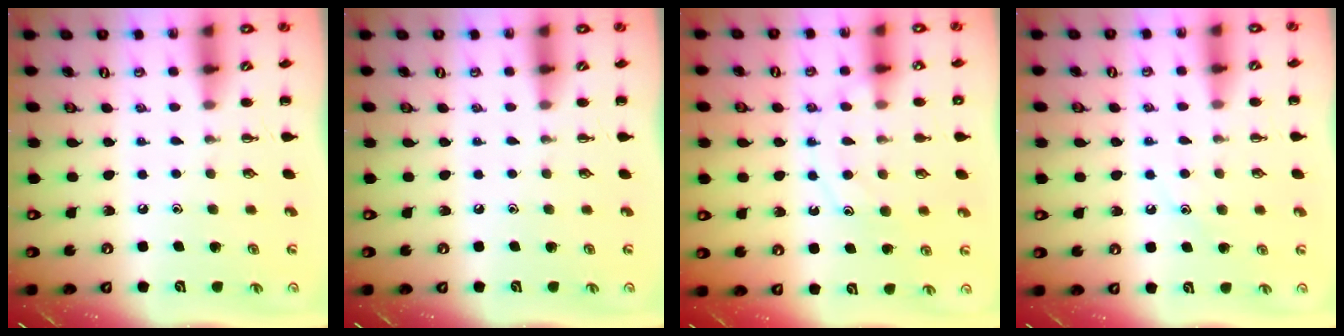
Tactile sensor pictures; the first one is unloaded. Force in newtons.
{"total": 0.0}
{"total": 11.9, "press": 11.9, "slide": 0.8}
{"total": 7.7, "press": 7.6, "slide": 1.2}